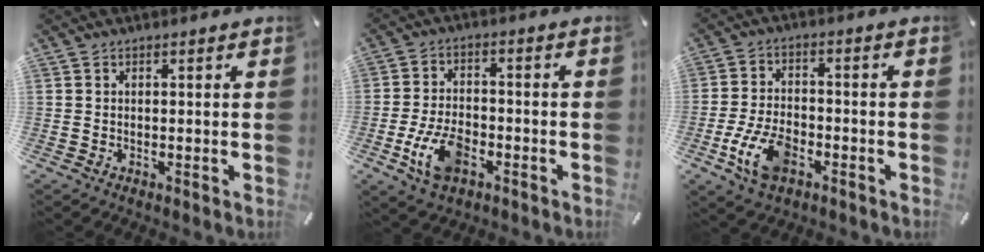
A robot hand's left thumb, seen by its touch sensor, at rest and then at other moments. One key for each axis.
{"total": 10.0, "fx": -4.1, "fy": 5.9, "fz": 6.9, "tx": -0.149, "ty": 0.011, "tz": -0.072}
{"total": 10.3, "fx": -4.7, "fy": 6.0, "fz": 7.0, "tx": -0.155, "ty": 0.009, "tz": -0.083}